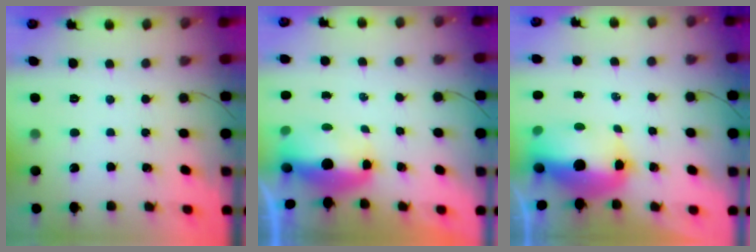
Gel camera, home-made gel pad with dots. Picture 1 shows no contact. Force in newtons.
{"total": 6.5, "press": 6.4, "slide": 0.6}
{"total": 12.0, "press": 11.7, "slide": 2.7}